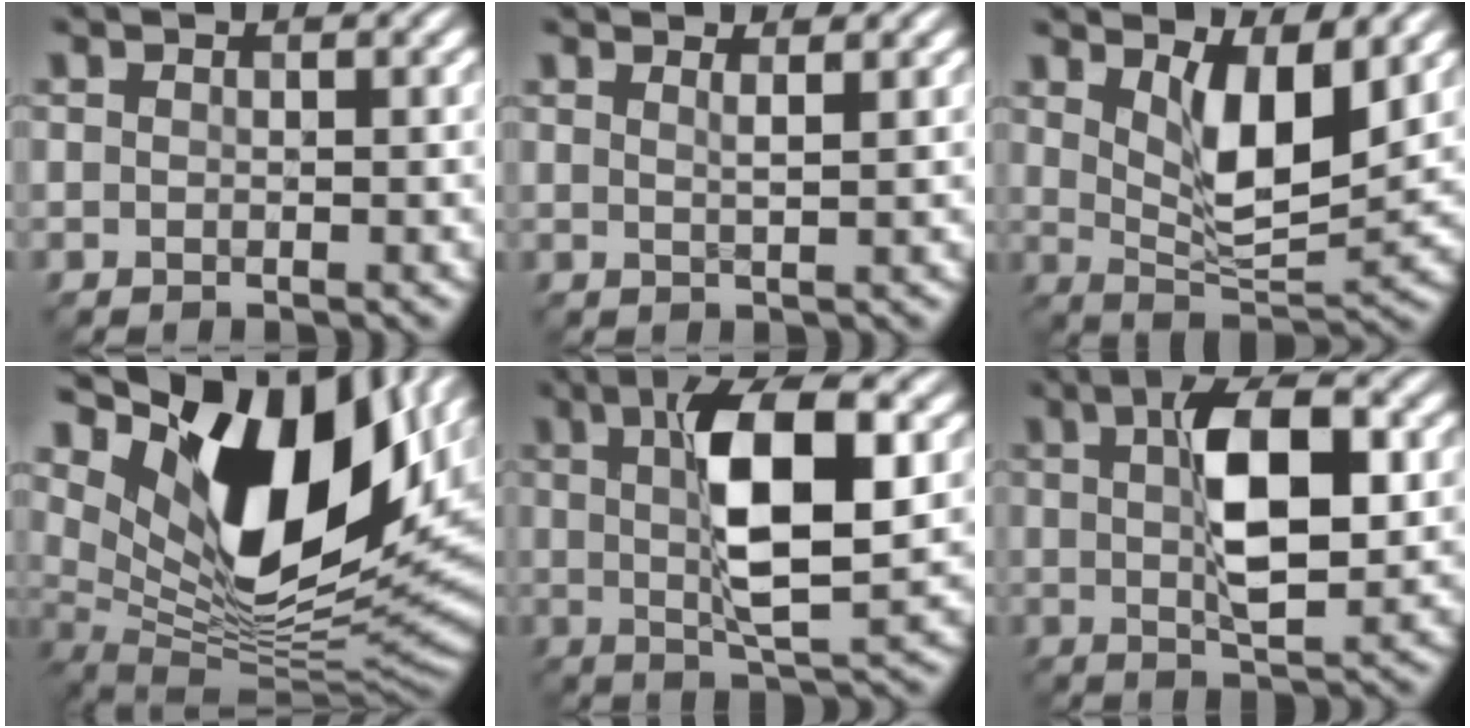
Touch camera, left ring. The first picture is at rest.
{"total": 1.0, "force": [0.8, 0.1, 0.5], "torque": [0.001, 0.004, 0.010]}
{"total": 5.9, "force": [2.5, 2.0, 5.0], "torque": [-0.091, -0.012, 0.049]}
{"total": 15.2, "force": [6.1, 7.0, 12.0], "torque": [-0.202, -0.003, 0.113]}
{"total": 9.1, "force": [1.8, 2.5, 8.5], "torque": [-0.141, 0.010, 0.029]}
{"total": 7.8, "force": [1.4, 2.7, 7.2], "torque": [-0.119, 0.011, 0.021]}